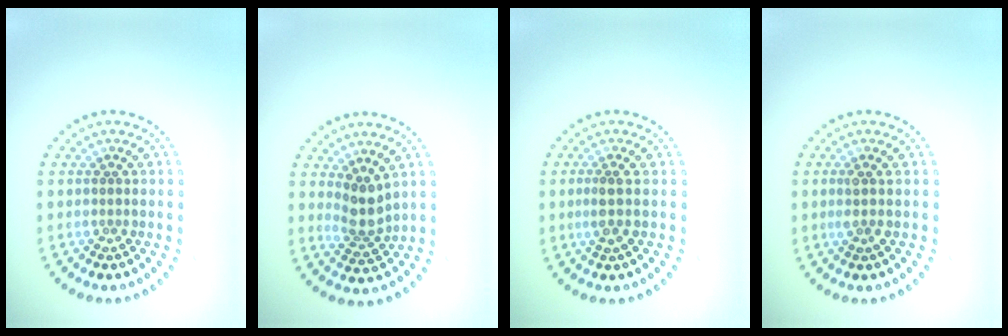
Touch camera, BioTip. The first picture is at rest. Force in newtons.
{"total": 2.7, "press": 2.1, "slide": 1.6}
{"total": 1.6, "press": 1.3, "slide": 1.0}
{"total": 1.0, "press": 0.8, "slide": 0.6}